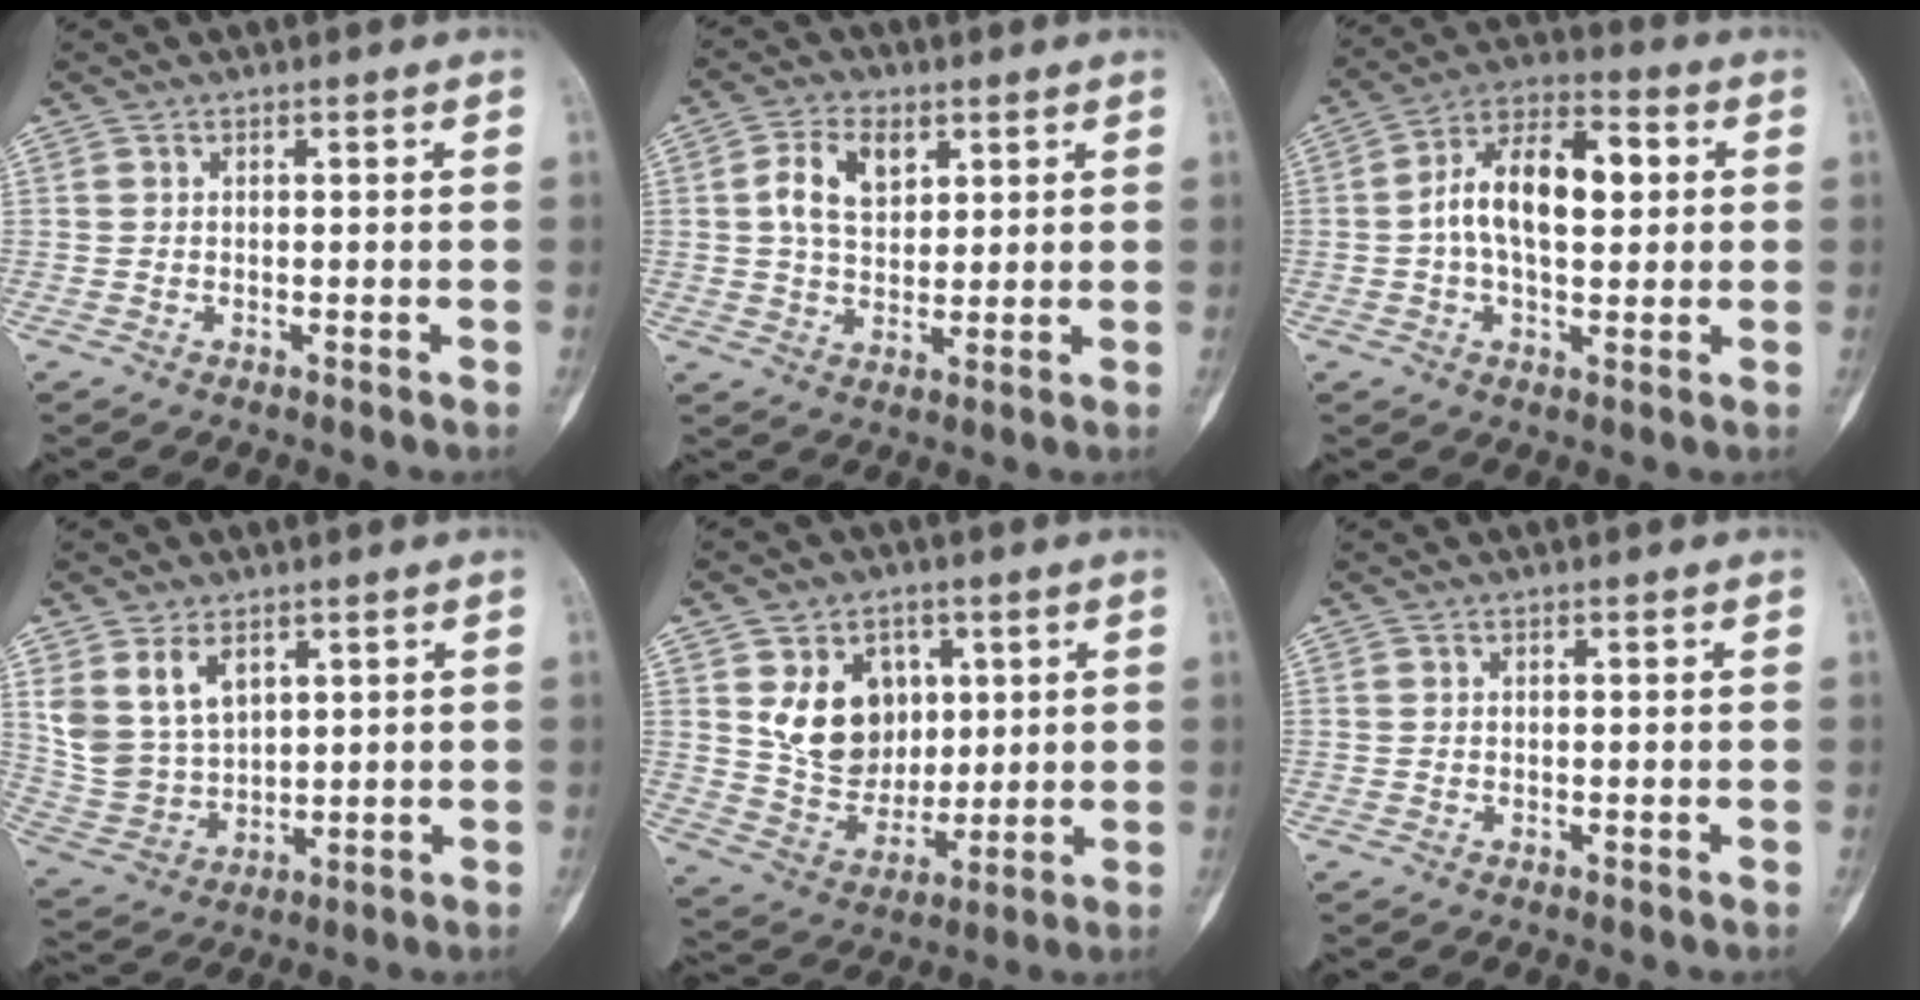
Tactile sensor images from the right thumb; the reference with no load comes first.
{"total": 8.8, "force": [2.5, 5.6, 6.3], "torque": [-0.099, 0.003, 0.041]}
{"total": 14.4, "force": [1.5, 7.9, 12.0], "torque": [-0.187, 0.025, 0.016]}
{"total": 10.3, "force": [5.0, 6.8, 5.9], "torque": [-0.095, -0.017, 0.120]}
{"total": 13.3, "force": [4.1, 10.5, 7.1], "torque": [-0.073, -0.022, 0.086]}
{"total": 0.0}